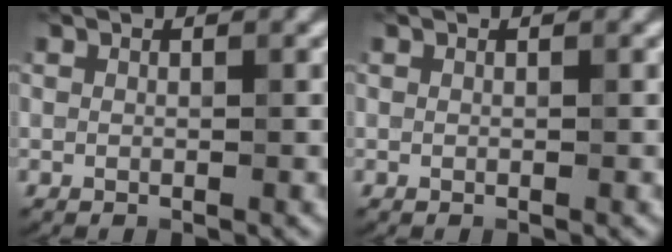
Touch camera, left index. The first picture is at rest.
{"total": 0.0}